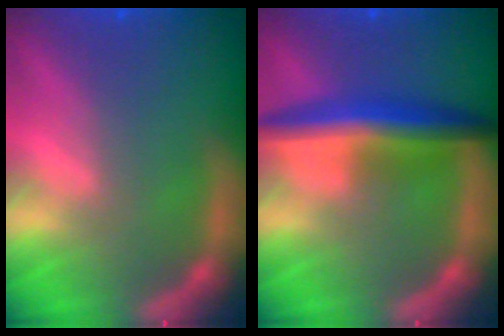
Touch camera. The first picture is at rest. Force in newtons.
{"total": 6.0}